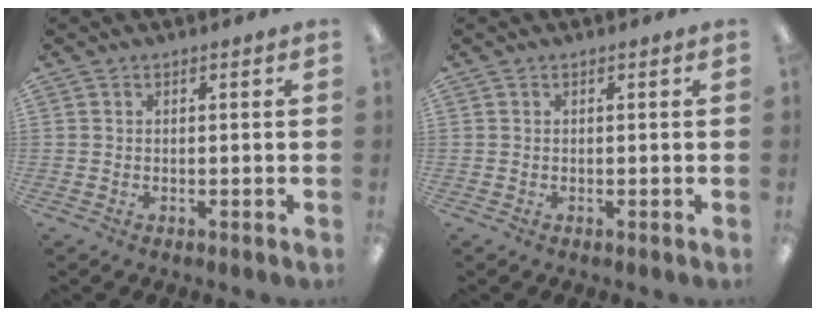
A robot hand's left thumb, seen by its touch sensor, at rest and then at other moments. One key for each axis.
{"total": 0.0}